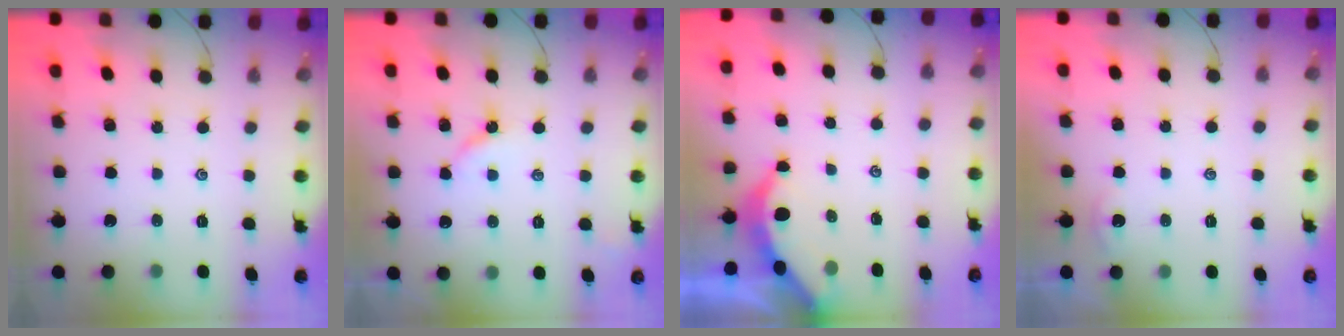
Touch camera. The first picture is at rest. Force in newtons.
{"total": 4.5, "press": 4.4, "slide": 0.4}
{"total": 3.8, "press": 3.7, "slide": 0.4}
{"total": 0.0}